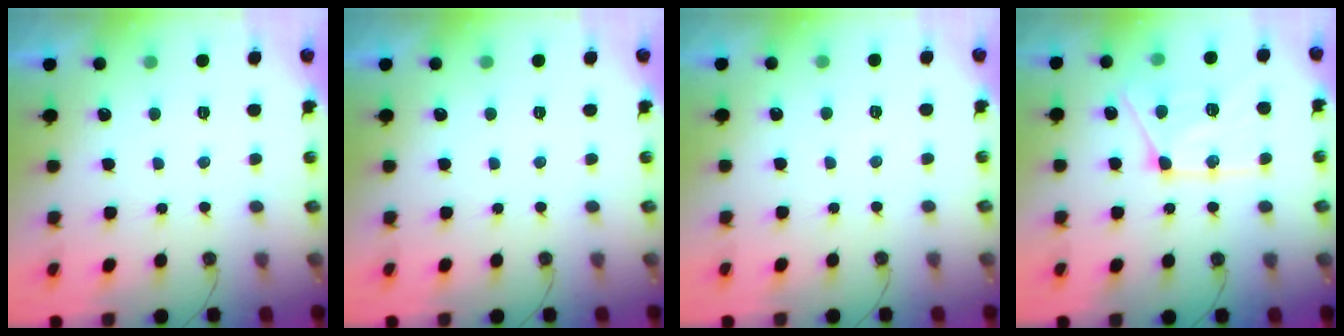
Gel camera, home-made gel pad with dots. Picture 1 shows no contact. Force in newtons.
{"total": 0.0}
{"total": 2.8, "press": 2.8, "slide": 0.3}
{"total": 17.5, "press": 17.4, "slide": 1.8}